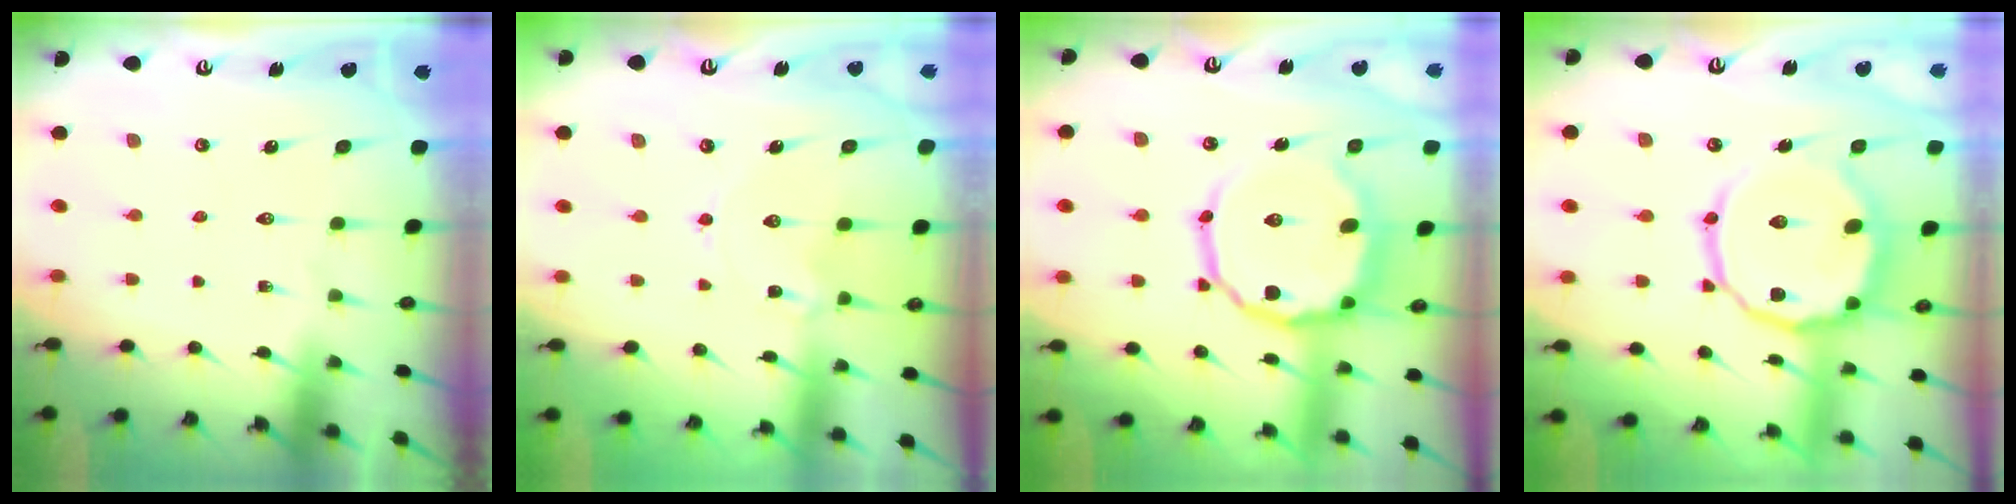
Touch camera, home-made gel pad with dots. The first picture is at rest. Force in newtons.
{"total": 2.4, "press": 2.4, "slide": 0.3}
{"total": 14.2, "press": 14.0, "slide": 2.4}
{"total": 14.0, "press": 13.9, "slide": 1.3}